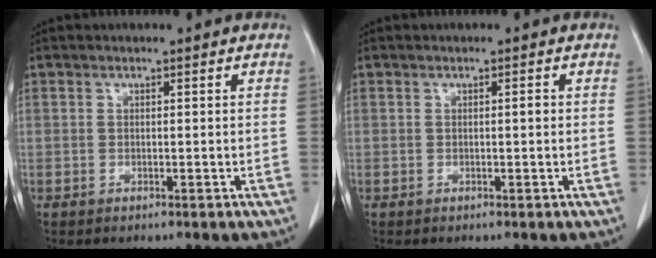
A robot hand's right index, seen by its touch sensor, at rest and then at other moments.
{"total": 0.6, "force": [0.0, 0.1, 0.5], "torque": [-0.008, 0.001, -0.001]}